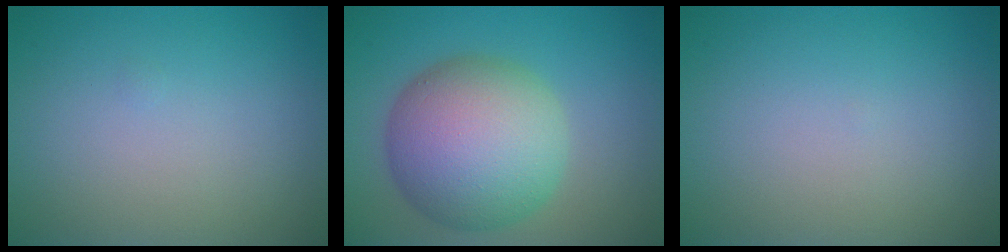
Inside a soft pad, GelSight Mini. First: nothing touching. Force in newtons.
{"total": 10.5, "press": 10.5, "slide": 0.3}
{"total": 0.0}